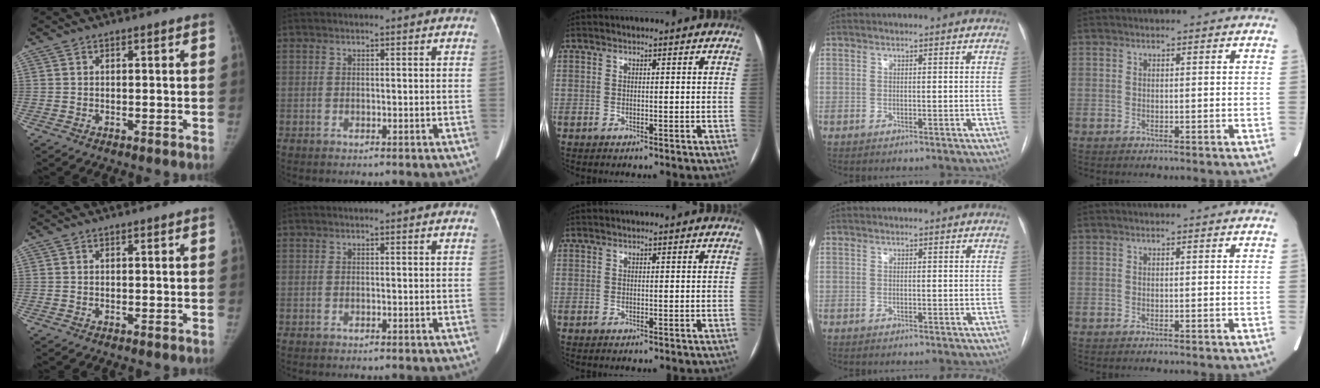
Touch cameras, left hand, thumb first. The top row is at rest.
{}